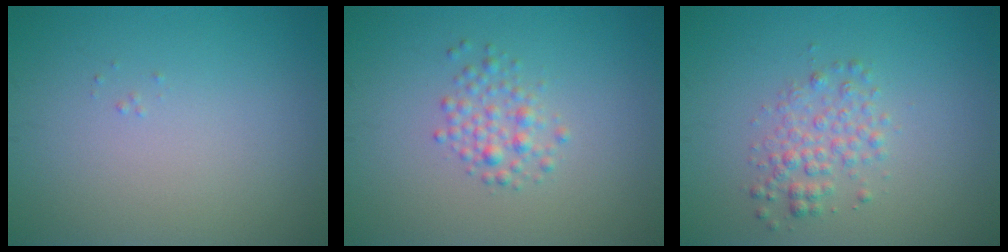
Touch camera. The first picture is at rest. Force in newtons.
{"total": 2.0, "press": 2.0, "slide": 0.0}
{"total": 2.5, "press": 2.5, "slide": 0.1}